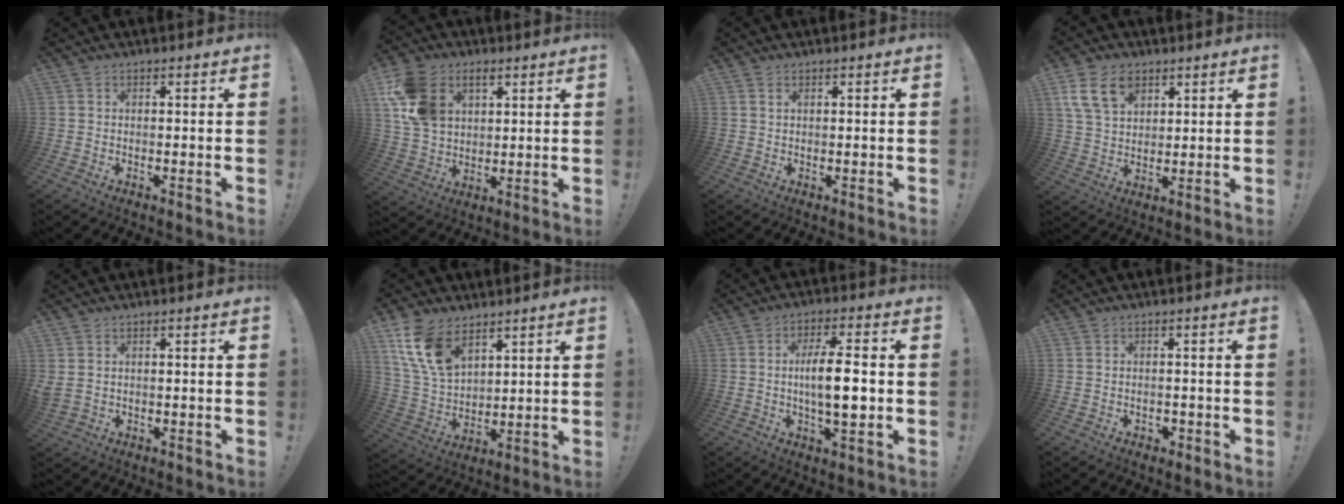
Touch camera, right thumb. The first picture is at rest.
{"total": 14.6, "force": [6.0, 10.4, 8.4], "torque": [-0.157, -0.023, 0.119]}
{"total": 0.9, "force": [0.5, 0.3, 0.6], "torque": [-0.011, 0.001, 0.010]}
{"total": 11.7, "force": [6.2, 7.8, 6.2], "torque": [-0.108, -0.015, 0.122]}
{"total": 2.2, "force": [1.0, 1.2, 1.5], "torque": [-0.024, -0.003, 0.018]}
{"total": 13.8, "force": [8.3, 7.9, 7.7], "torque": [-0.168, -0.038, 0.162]}
{"total": 10.9, "force": [-0.8, 2.7, 10.5], "torque": [-0.183, 0.003, -0.021]}
{"total": 1.6, "force": [-0.9, 1.1, 0.7], "torque": [-0.016, 0.003, -0.015]}